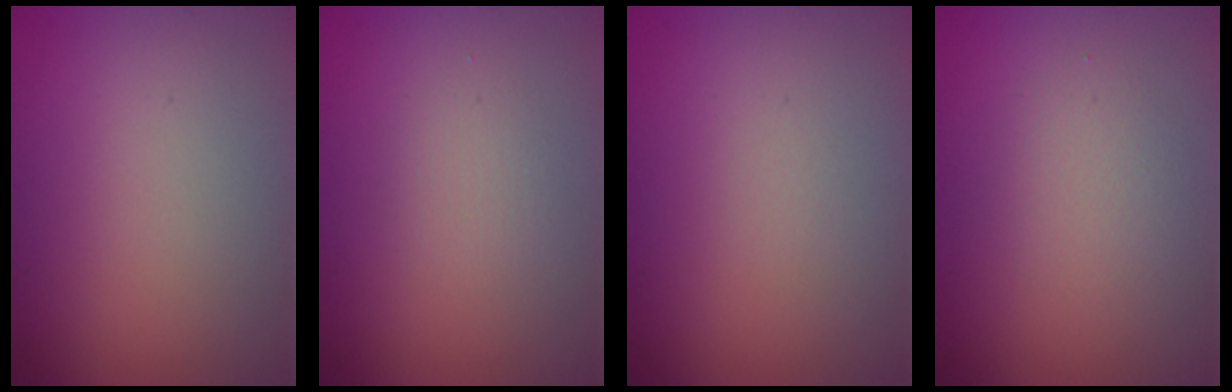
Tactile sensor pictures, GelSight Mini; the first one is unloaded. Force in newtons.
{"total": 1.3, "press": 1.3, "slide": 0.1}
{"total": 0.0}
{"total": 1.8, "press": 1.8, "slide": 0.0}